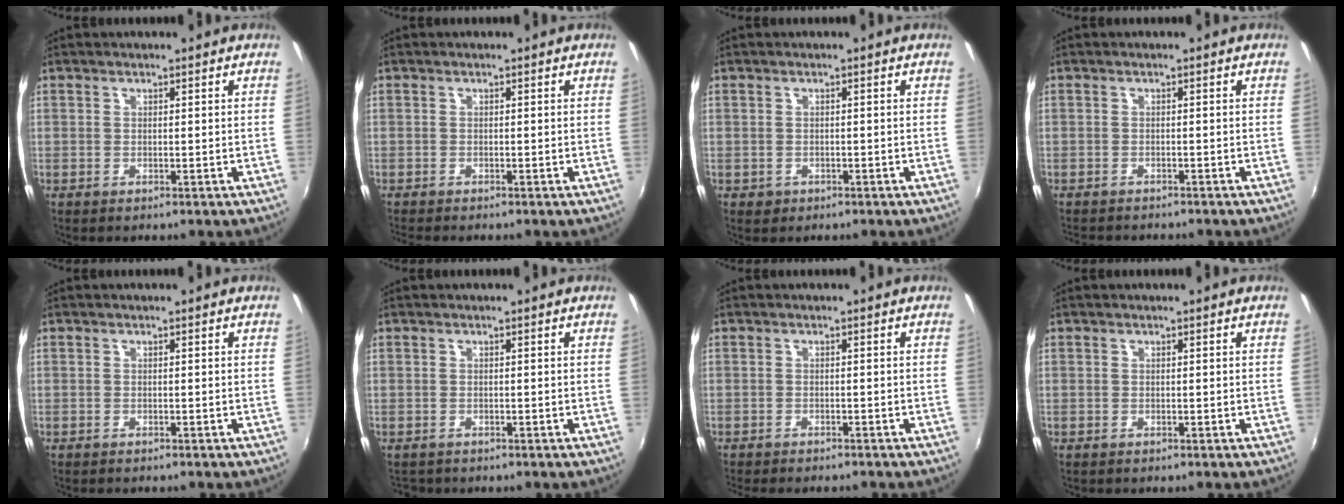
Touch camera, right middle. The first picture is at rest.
{"total": 1.6, "force": [-1.5, 0.1, 0.5], "torque": [-0.012, -0.013, -0.028]}
{"total": 1.6, "force": [-0.7, 1.4, 0.4], "torque": [-0.010, -0.004, -0.008]}
{"total": 3.9, "force": [-3.6, 0.9, 1.1], "torque": [-0.030, -0.016, -0.057]}
{"total": 1.0, "force": [-0.9, 0.2, 0.2], "torque": [-0.006, -0.006, -0.016]}
{"total": 1.6, "force": [-1.3, 0.8, 0.2], "torque": [-0.009, -0.005, -0.020]}
{"total": 4.9, "force": [-4.5, 1.1, 1.8], "torque": [-0.045, -0.018, -0.070]}
{"total": 0.0}